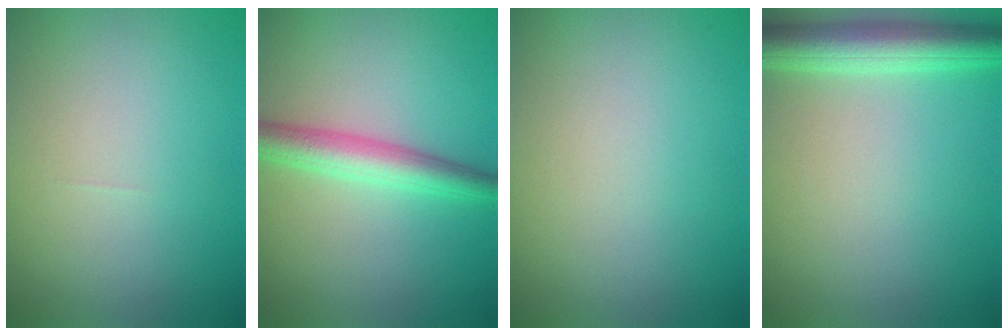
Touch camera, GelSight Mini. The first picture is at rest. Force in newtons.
{"total": 3.9, "press": 3.9, "slide": 0.2}
{"total": 0.0}
{"total": 5.1, "press": 5.1, "slide": 0.3}